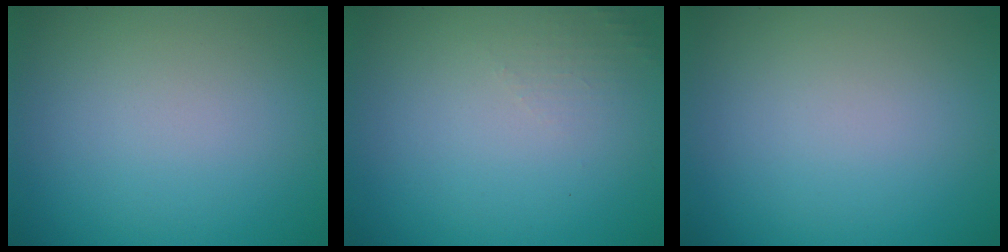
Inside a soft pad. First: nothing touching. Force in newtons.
{"total": 1.1, "press": 1.1, "slide": 0.3}
{"total": 0.0}